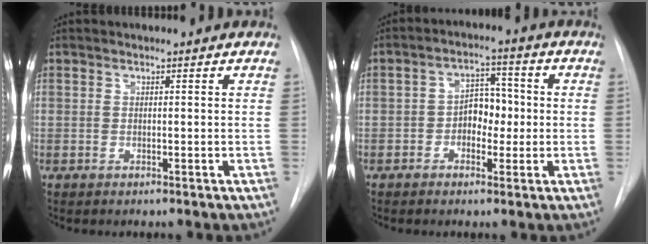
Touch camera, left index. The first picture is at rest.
{"total": 5.2, "force": [-1.4, 3.4, 3.6], "torque": [-0.050, 0.013, -0.029]}